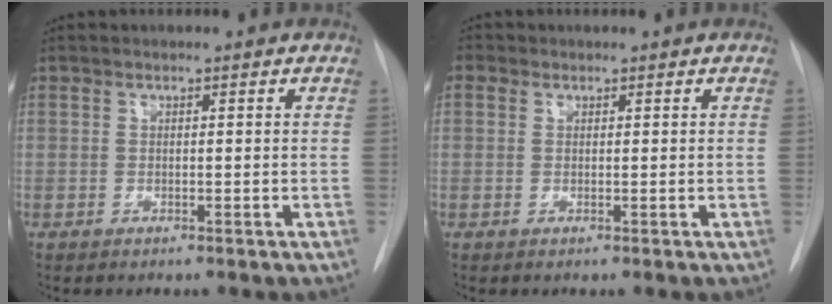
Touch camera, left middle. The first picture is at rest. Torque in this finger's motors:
{"motor_torque": [0.36, -0.36, 0.90, 0.21]}